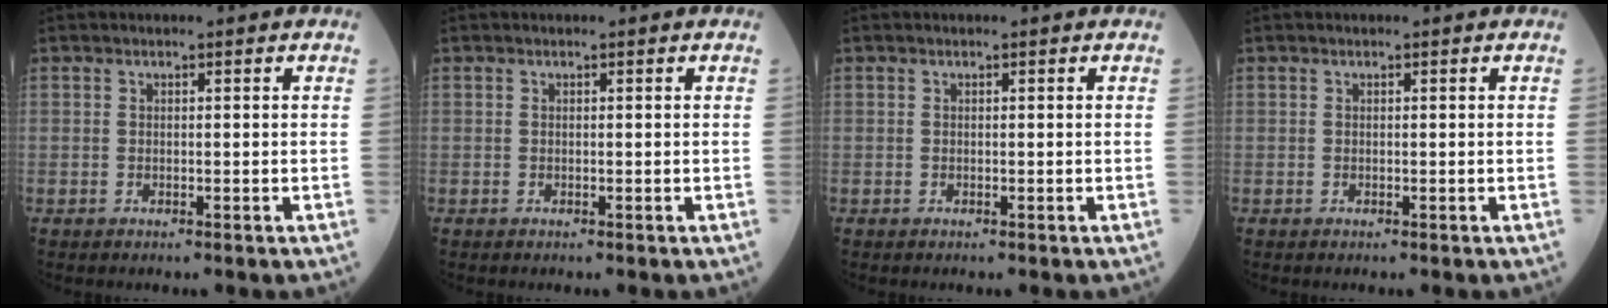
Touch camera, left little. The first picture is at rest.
{"total": 0.0}
{"total": 0.0}
{"total": 0.0}